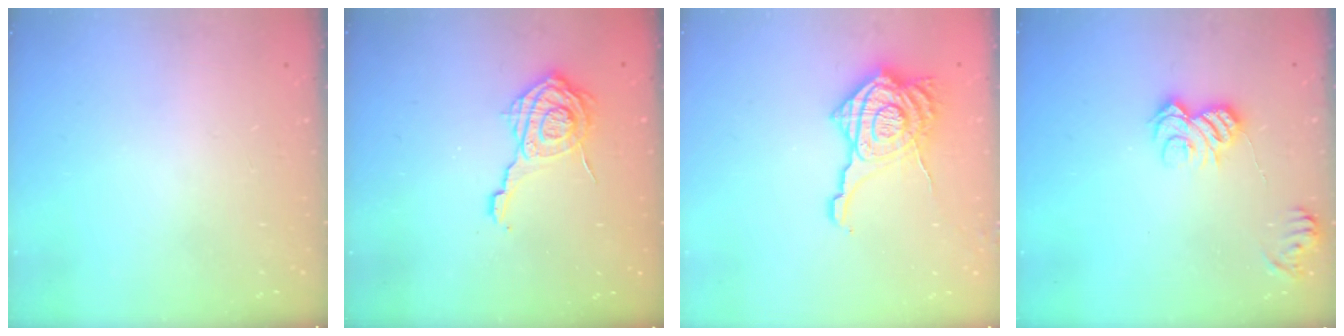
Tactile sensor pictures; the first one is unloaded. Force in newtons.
{"total": 12.8, "press": 12.8, "slide": 0.9}
{"total": 15.7, "press": 15.6, "slide": 1.6}
{"total": 8.6, "press": 8.6, "slide": 0.0}